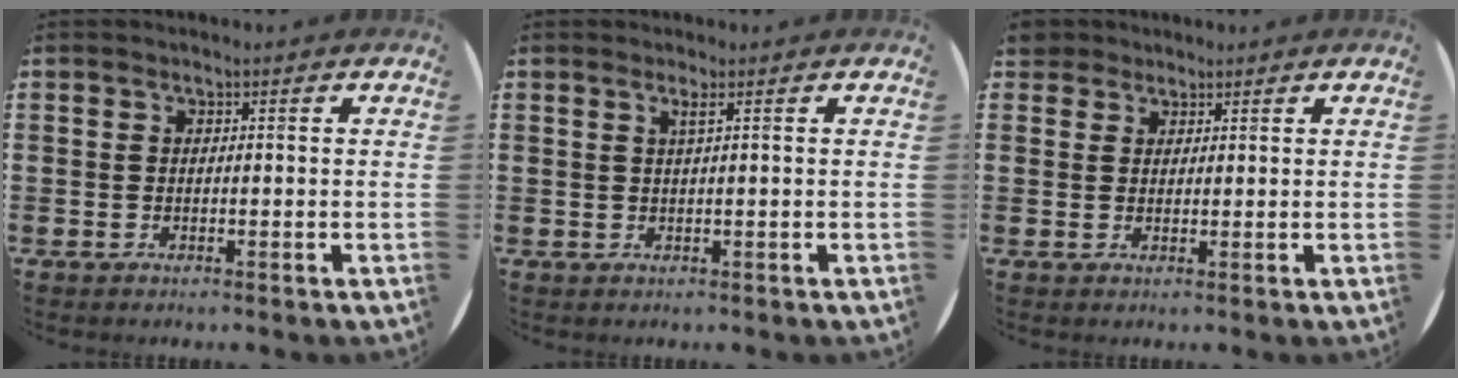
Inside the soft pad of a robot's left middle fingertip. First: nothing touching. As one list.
[{"total": 1.1, "force": [0.5, -0.3, 0.9], "torque": [-0.015, -0.002, 0.007]}, {"total": 2.4, "force": [2.0, 1.2, 0.2], "torque": [0.000, 0.004, 0.039]}]